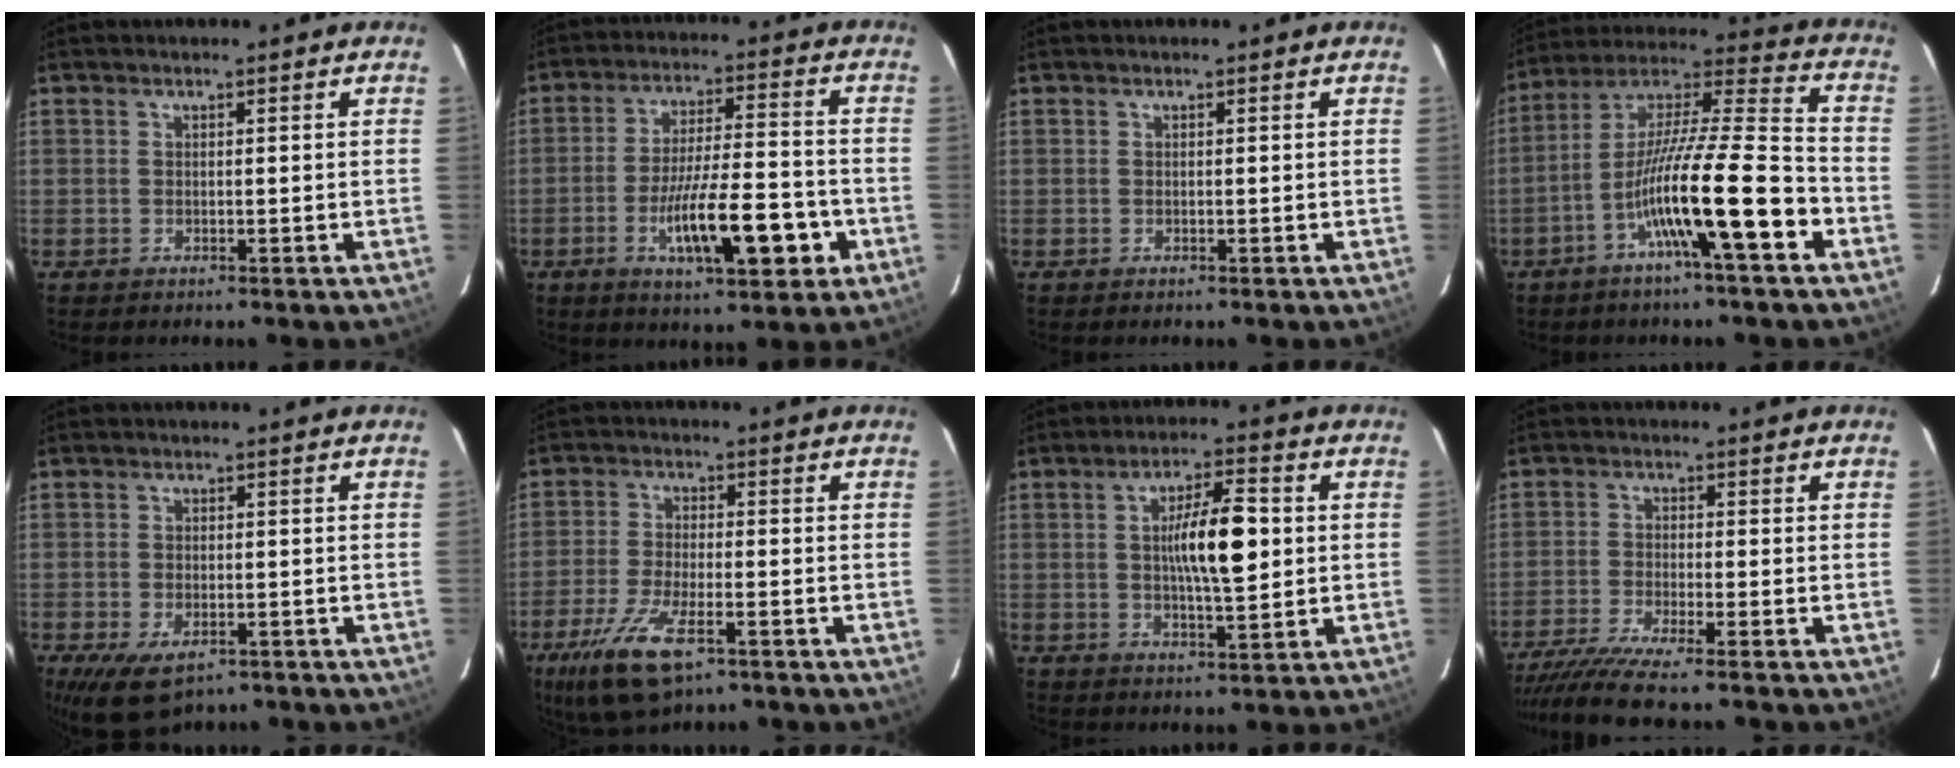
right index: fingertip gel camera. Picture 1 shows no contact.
{"total": 13.7, "force": [-5.0, 2.9, 12.4], "torque": [-0.208, 0.001, -0.075]}
{"total": 0.0}
{"total": 16.6, "force": [-6.9, 0.4, 15.1], "torque": [-0.269, 0.001, -0.123]}
{"total": 7.5, "force": [-4.6, 3.9, 4.5], "torque": [-0.084, -0.010, -0.068]}
{"total": 10.1, "force": [-5.8, 2.9, 7.7], "torque": [-0.156, -0.020, -0.099]}
{"total": 9.4, "force": [0.8, 1.8, 9.1], "torque": [-0.158, 0.009, 0.013]}
{"total": 8.7, "force": [-7.5, -1.1, 4.3], "torque": [-0.062, -0.021, -0.124]}